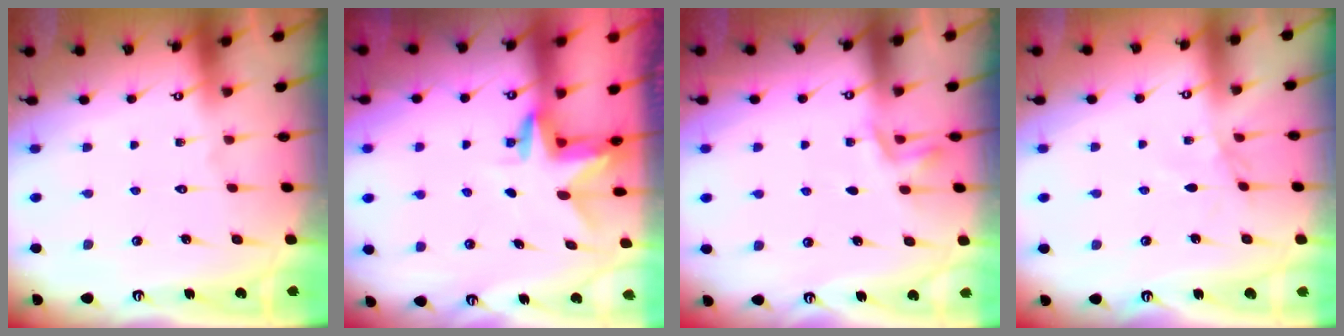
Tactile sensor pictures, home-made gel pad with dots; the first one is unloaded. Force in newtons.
{"total": 3.0, "press": 3.0, "slide": 0.2}
{"total": 2.9, "press": 2.3, "slide": 1.7}
{"total": 2.9, "press": 2.9, "slide": 0.4}